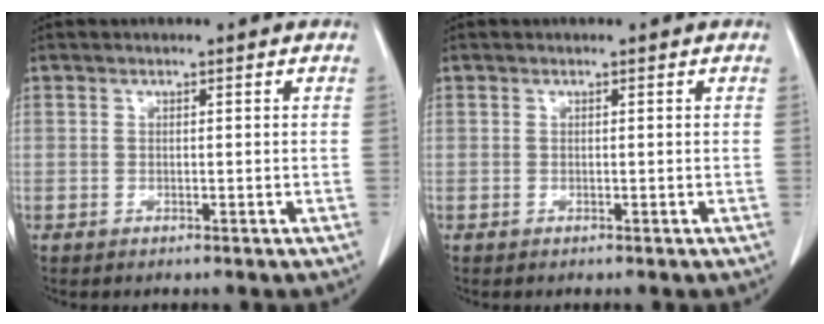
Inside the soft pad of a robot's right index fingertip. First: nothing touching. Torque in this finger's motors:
{"motor_torque": [0.00, 0.00, 0.00, 0.00]}